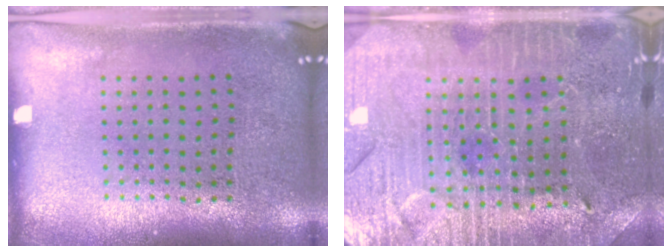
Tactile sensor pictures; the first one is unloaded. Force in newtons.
{"total": 3.3, "press": 3.2, "slide": 0.5}